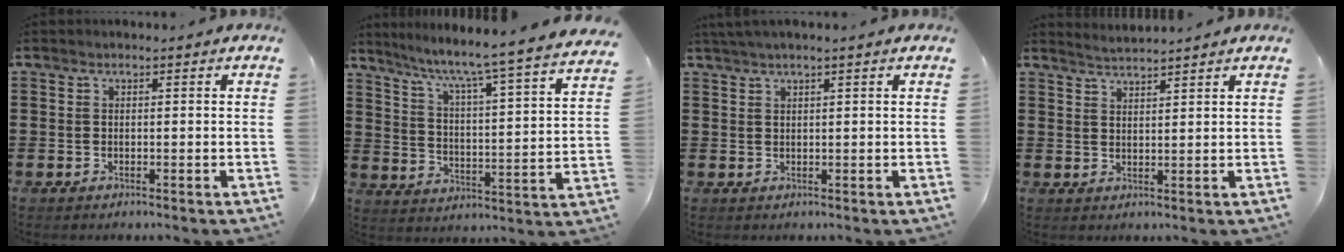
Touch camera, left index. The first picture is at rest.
{"total": 5.6, "force": [4.7, -1.3, 2.8], "torque": [-0.076, -0.056, 0.066]}
{"total": 1.7, "force": [1.2, -0.2, 1.1], "torque": [-0.022, -0.001, 0.022]}
{"total": 2.3, "force": [2.3, -0.5, -0.1], "torque": [-0.003, -0.007, 0.044]}